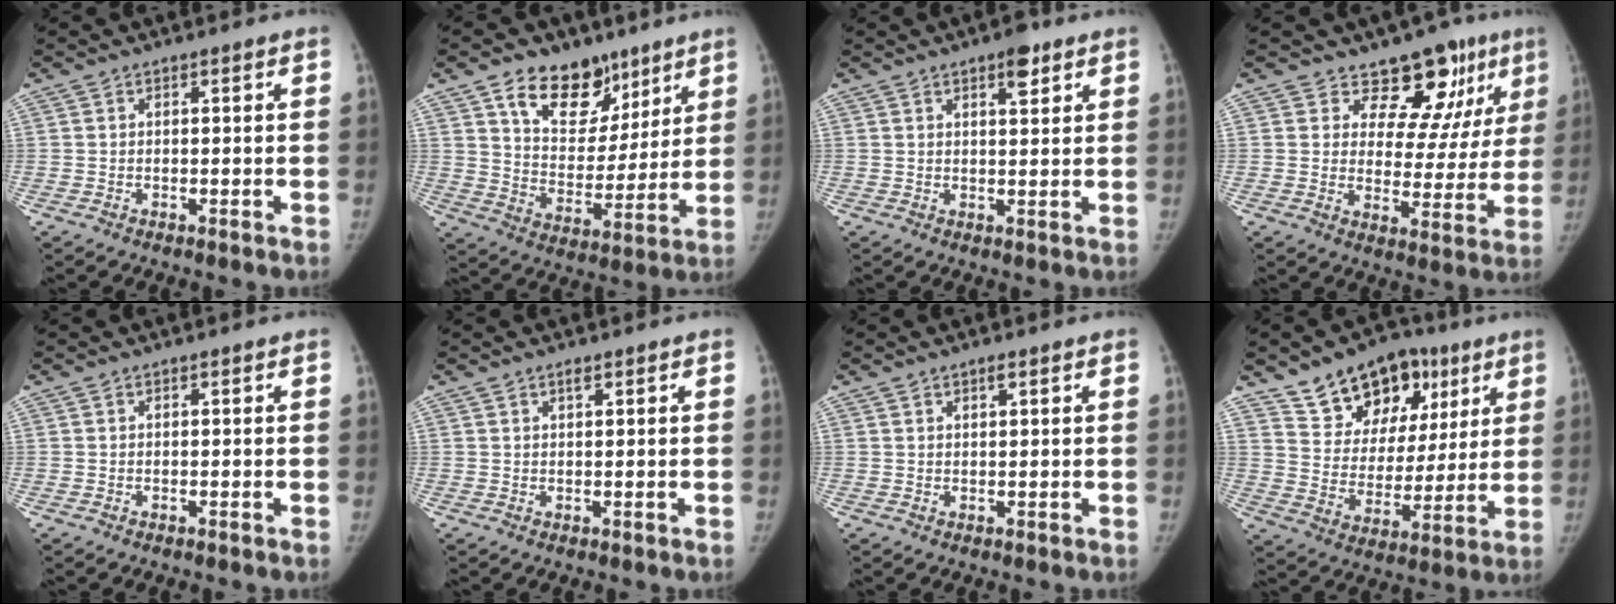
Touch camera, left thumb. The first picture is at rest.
{"total": 15.3, "force": [9.8, 9.7, 6.8], "torque": [-0.059, -0.052, 0.167]}
{"total": 4.3, "force": [2.5, 1.7, 3.0], "torque": [-0.031, -0.012, 0.034]}
{"total": 13.4, "force": [9.2, 7.7, 5.8], "torque": [-0.014, -0.051, 0.114]}
{"total": 0.0}
{"total": 1.1, "force": [0.8, 0.4, 0.7], "torque": [-0.008, -0.003, 0.013]}
{"total": 1.3, "force": [0.9, 0.5, 0.9], "torque": [-0.009, -0.003, 0.013]}
{"total": 17.7, "force": [10.7, 11.4, 8.4], "torque": [-0.078, -0.034, 0.177]}